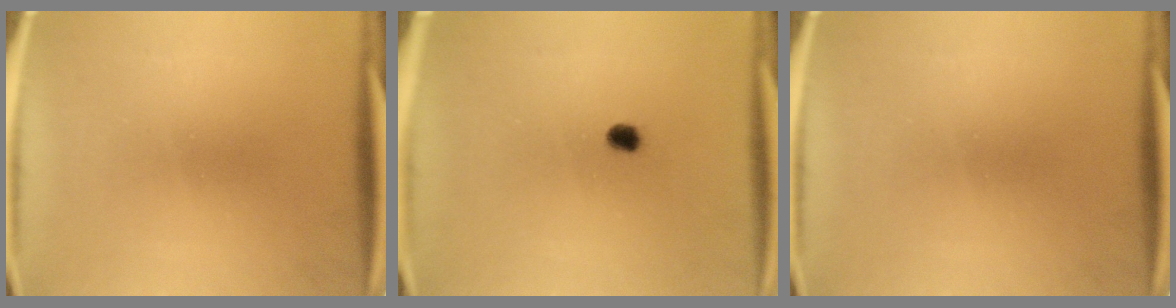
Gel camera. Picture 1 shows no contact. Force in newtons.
{"total": 1.9}
{"total": 0.0}